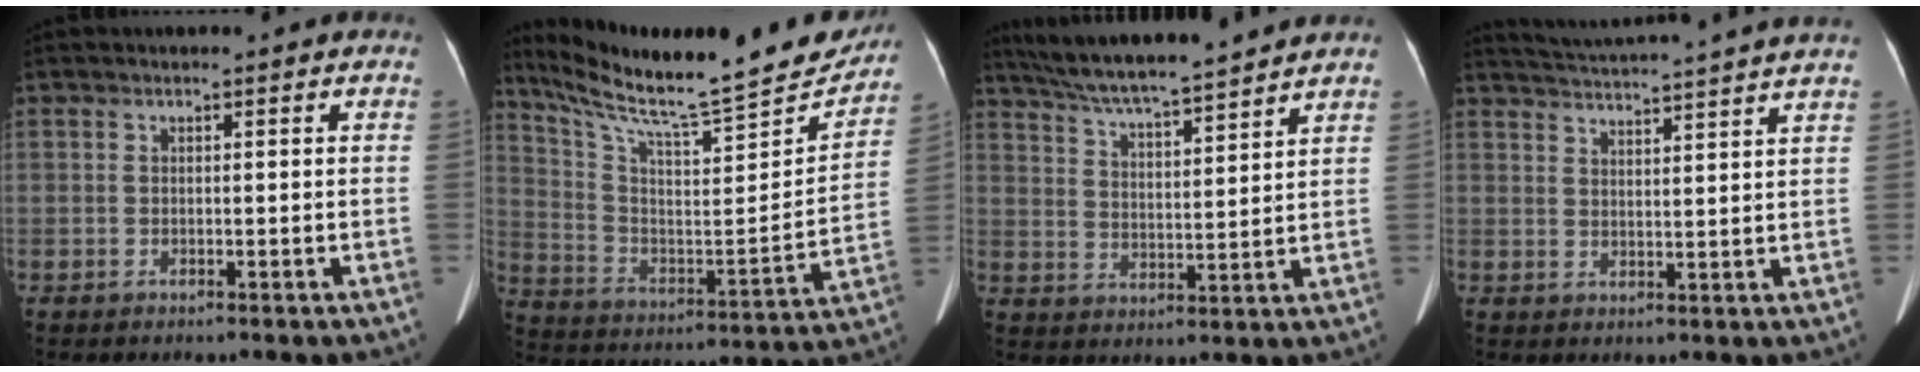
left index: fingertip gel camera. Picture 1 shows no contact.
{"total": 26.9, "force": [23.3, 3.0, 12.9], "torque": [-0.222, -0.048, 0.340]}
{"total": 14.8, "force": [13.3, 0.2, 6.6], "torque": [-0.121, 0.018, 0.217]}
{"total": 16.6, "force": [15.4, -1.3, 6.1], "torque": [-0.117, -0.019, 0.201]}